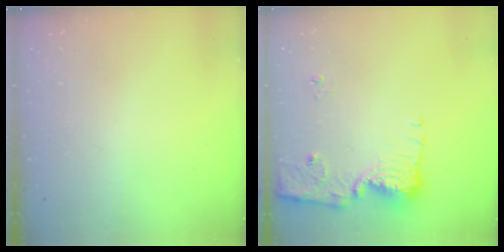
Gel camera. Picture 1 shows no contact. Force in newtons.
{"total": 11.7, "press": 11.6, "slide": 1.1}